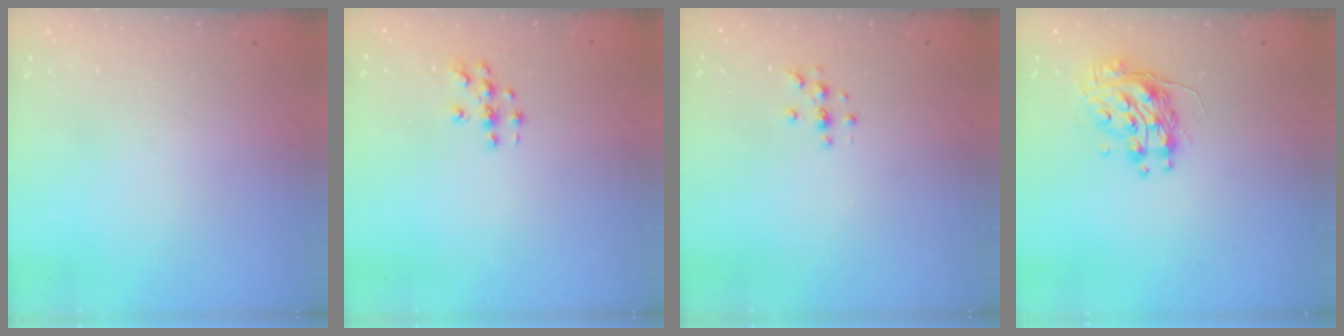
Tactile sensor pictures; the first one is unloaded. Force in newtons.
{"total": 4.3, "press": 4.3, "slide": 0.6}
{"total": 3.0, "press": 3.0, "slide": 0.4}
{"total": 9.8, "press": 9.8, "slide": 0.7}